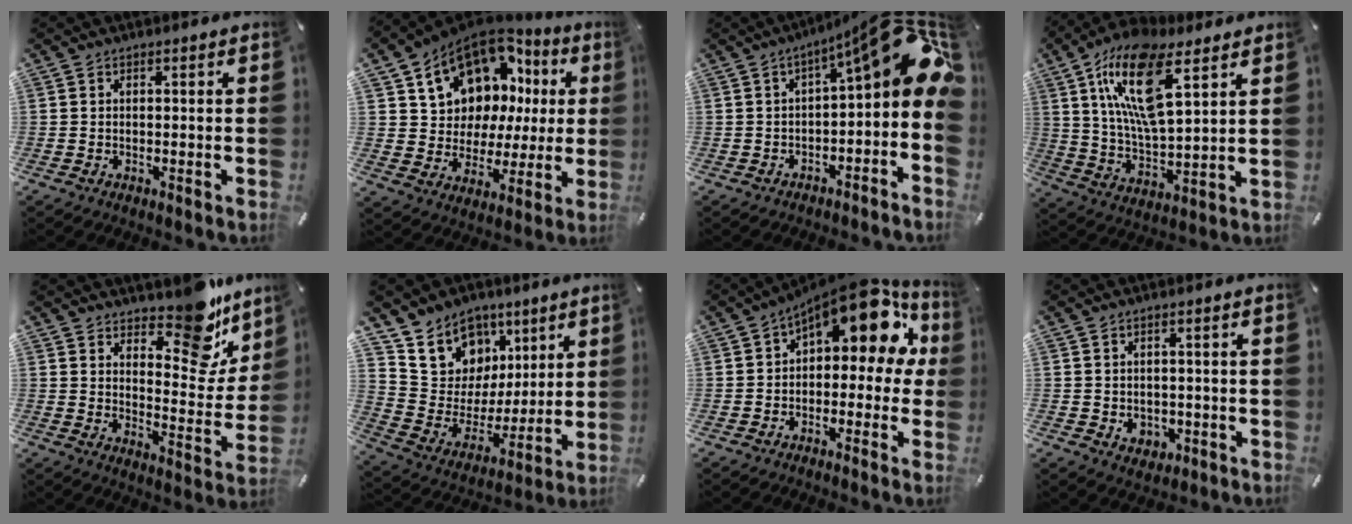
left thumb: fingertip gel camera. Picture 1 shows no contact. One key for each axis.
{"total": 13.4, "fx": 8.1, "fy": 9.8, "fz": 4.3, "tx": -0.083, "ty": -0.074, "tz": 0.157}
{"total": 16.6, "fx": 5.1, "fy": 4.7, "fz": 15.1, "tx": -0.197, "ty": -0.038, "tz": 0.079}
{"total": 18.9, "fx": 10.1, "fy": 7.4, "fz": 14.2, "tx": -0.303, "ty": -0.039, "tz": 0.167}
{"total": 13.7, "fx": 11.2, "fy": 5.7, "fz": 5.5, "tx": -0.041, "ty": -0.110, "tz": 0.192}
{"total": 12.5, "fx": 6.8, "fy": 10.5, "fz": 0.3, "tx": -0.017, "ty": -0.072, "tz": 0.139}
{"total": 14.6, "fx": 8.0, "fy": 6.6, "fz": 10.3, "tx": -0.148, "ty": -0.058, "tz": 0.133}
{"total": 3.2, "fx": -0.3, "fy": 3.0, "fz": 1.0, "tx": -0.004, "ty": -0.001, "tz": -0.008}